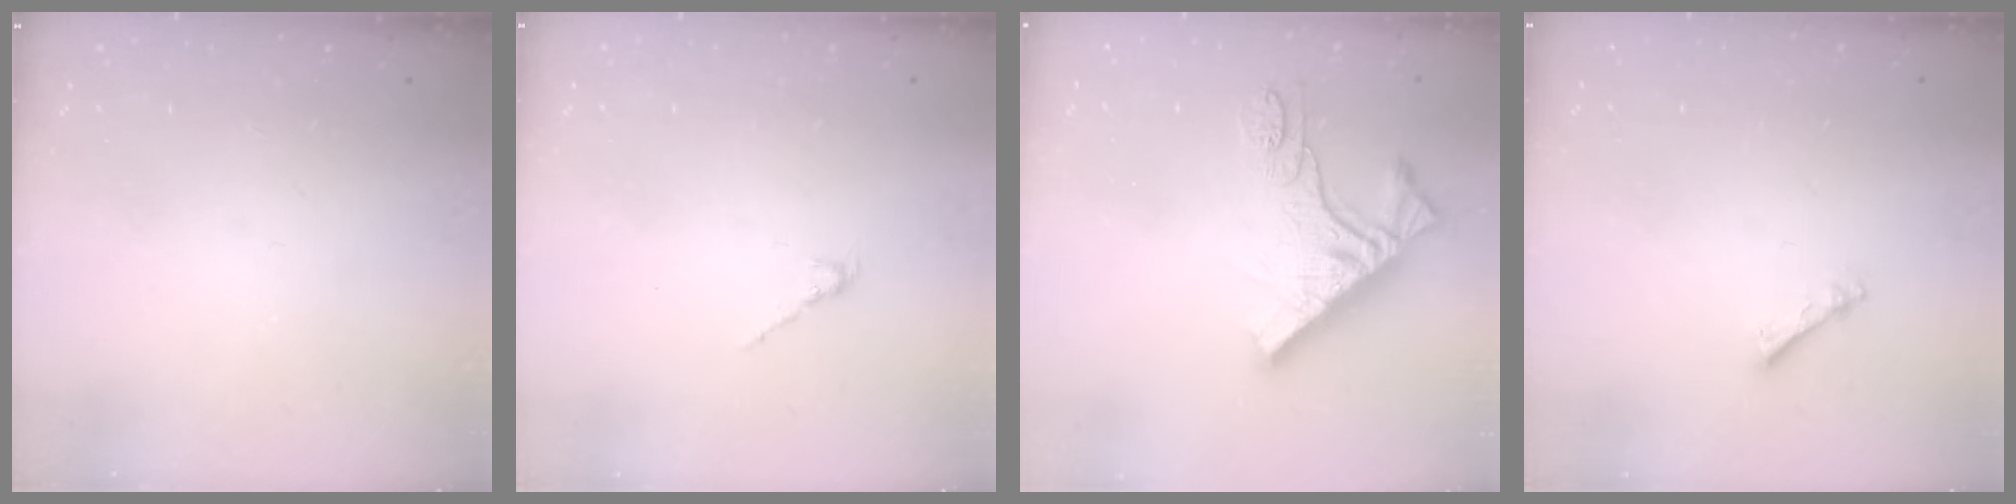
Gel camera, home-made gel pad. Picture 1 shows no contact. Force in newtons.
{"total": 1.3, "press": 1.2, "slide": 0.5}
{"total": 11.4, "press": 11.3, "slide": 1.3}
{"total": 2.5, "press": 2.4, "slide": 0.5}